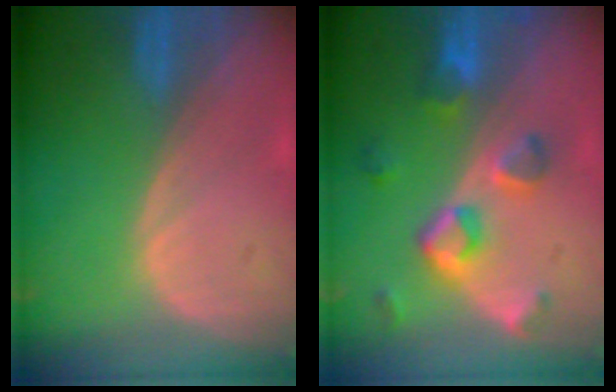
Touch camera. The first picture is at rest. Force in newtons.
{"total": 7.7, "press": 7.0, "slide": 3.2}